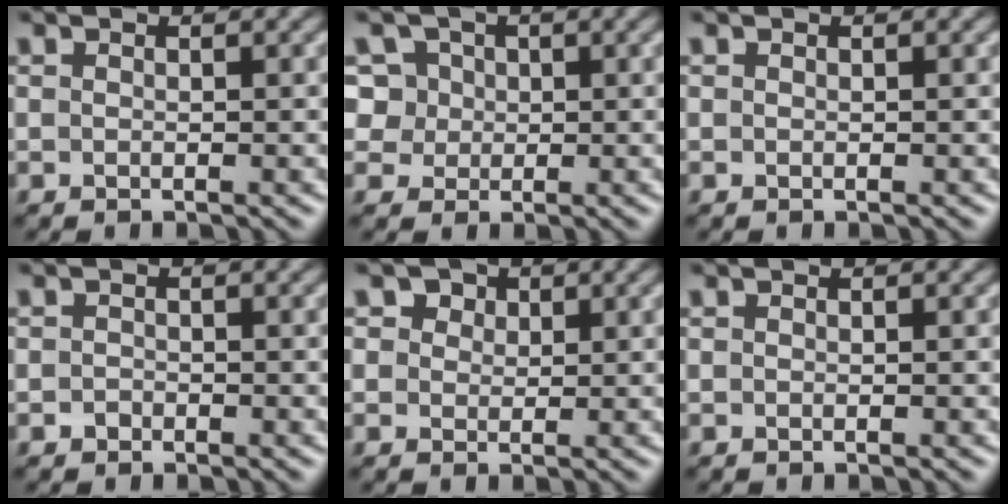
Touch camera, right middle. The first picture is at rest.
{"total": 6.4, "force": [2.8, 5.3, 2.4], "torque": [-0.044, 0.011, 0.032]}
{"total": 0.0}
{"total": 0.6, "force": [-0.4, 0.4, 0.0], "torque": [0.004, -0.005, -0.009]}
{"total": 3.0, "force": [1.8, 2.2, 1.1], "torque": [-0.032, -0.008, 0.025]}
{"total": 0.0}